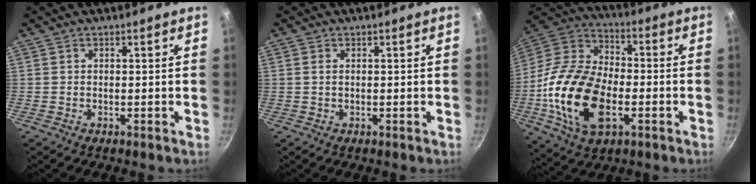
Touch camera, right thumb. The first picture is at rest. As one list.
[{"total": 0.9, "force": [0.2, 0.5, 0.7], "torque": [-0.014, 0.001, 0.002]}, {"total": 22.2, "force": [-5.0, 13.1, 17.2], "torque": [-0.321, 0.027, -0.102]}]